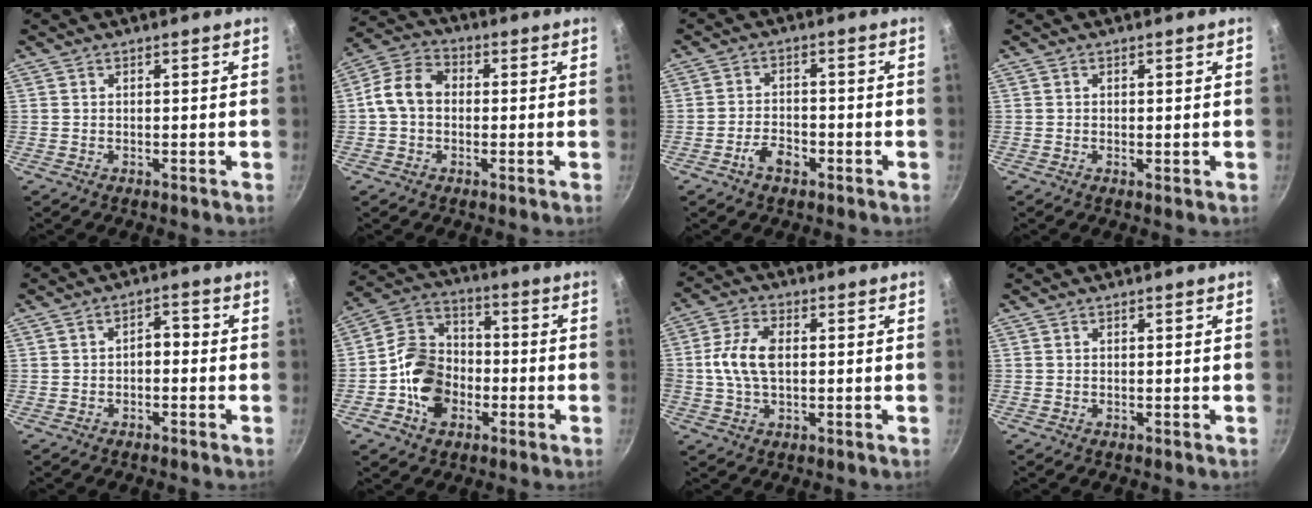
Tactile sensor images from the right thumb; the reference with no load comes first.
{"total": 8.4, "force": [0.0, 6.4, 5.4], "torque": [-0.081, 0.024, -0.020]}
{"total": 4.7, "force": [-2.5, 2.8, 2.9], "torque": [-0.043, 0.022, -0.046]}
{"total": 0.6, "force": [0.0, 0.3, 0.5], "torque": [-0.007, -0.001, -0.001]}
{"total": 3.1, "force": [-0.8, 1.9, 2.3], "torque": [-0.020, 0.019, -0.017]}
{"total": 13.2, "force": [-3.5, 10.2, 7.5], "torque": [-0.113, 0.034, -0.081]}
{"total": 8.5, "force": [0.4, 4.9, 7.0], "torque": [-0.139, 0.017, 0.001]}
{"total": 0.0}